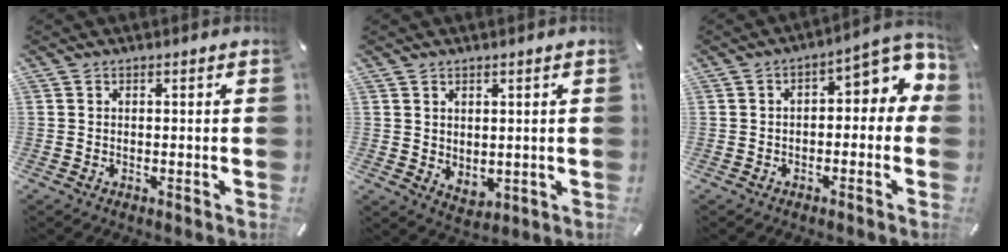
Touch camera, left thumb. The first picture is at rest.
{"total": 3.2, "force": [2.3, 2.2, 0.1], "torque": [0.001, -0.012, 0.043]}
{"total": 8.0, "force": [2.1, 4.2, 6.5], "torque": [-0.078, -0.022, 0.027]}